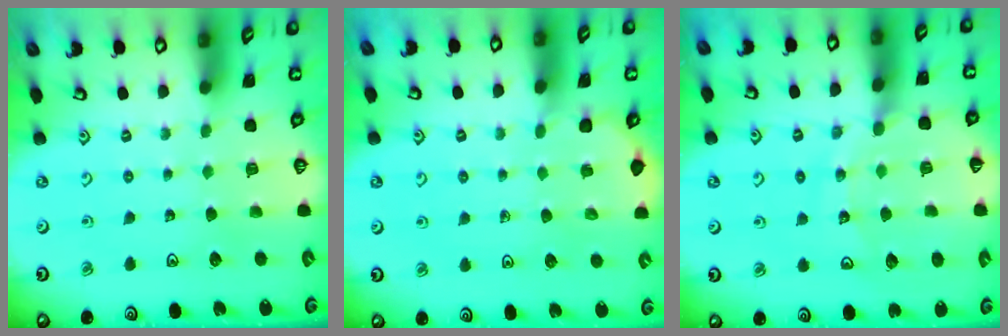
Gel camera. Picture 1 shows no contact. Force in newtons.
{"total": 2.4, "press": 2.4, "slide": 0.1}
{"total": 12.7, "press": 12.6, "slide": 1.6}